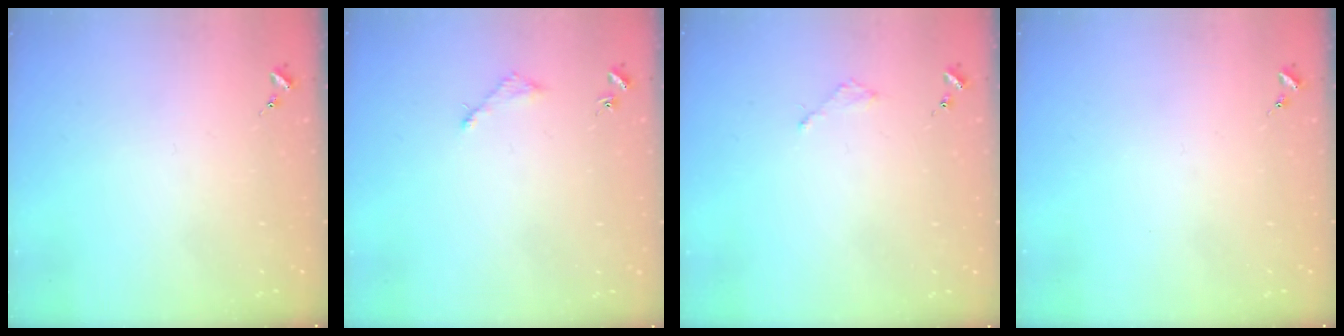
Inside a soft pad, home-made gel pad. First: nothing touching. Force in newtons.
{"total": 3.0, "press": 3.0, "slide": 0.4}
{"total": 2.0, "press": 2.0, "slide": 0.3}
{"total": 0.0}